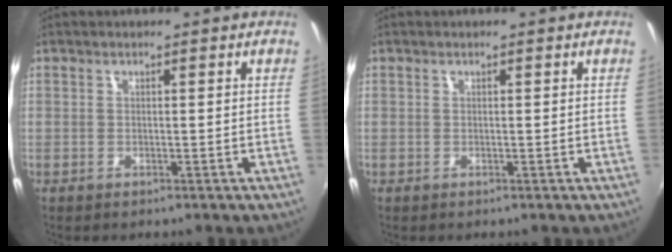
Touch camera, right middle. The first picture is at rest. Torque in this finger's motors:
{"motor_torque": [-0.02, -0.02, 0.00, 0.00]}